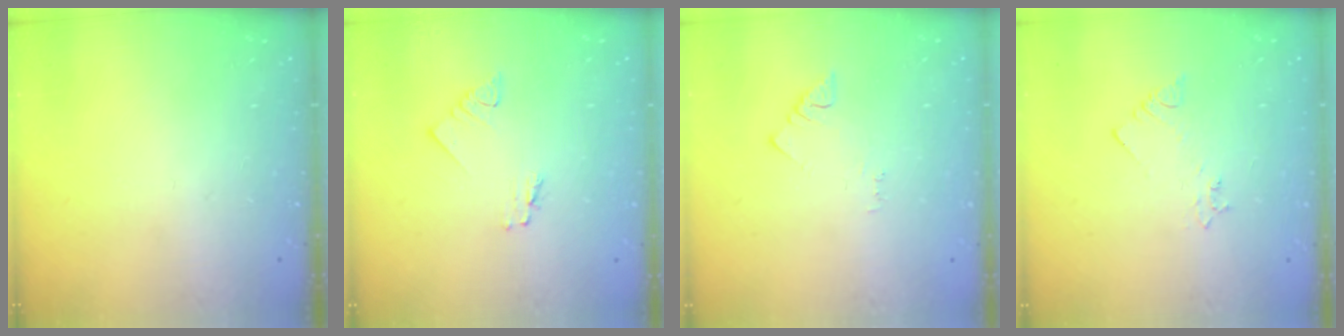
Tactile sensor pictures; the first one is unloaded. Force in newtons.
{"total": 1.2, "press": 1.2, "slide": 0.1}
{"total": 1.5, "press": 1.5, "slide": 0.3}
{"total": 2.1, "press": 2.1, "slide": 0.3}